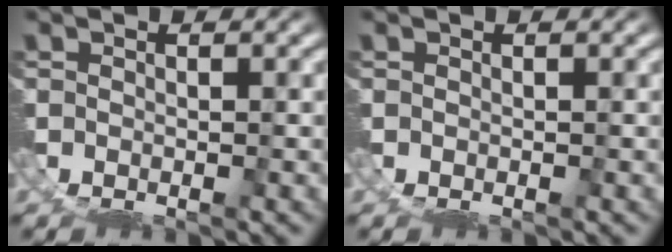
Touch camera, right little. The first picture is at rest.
{"total": 0.0}